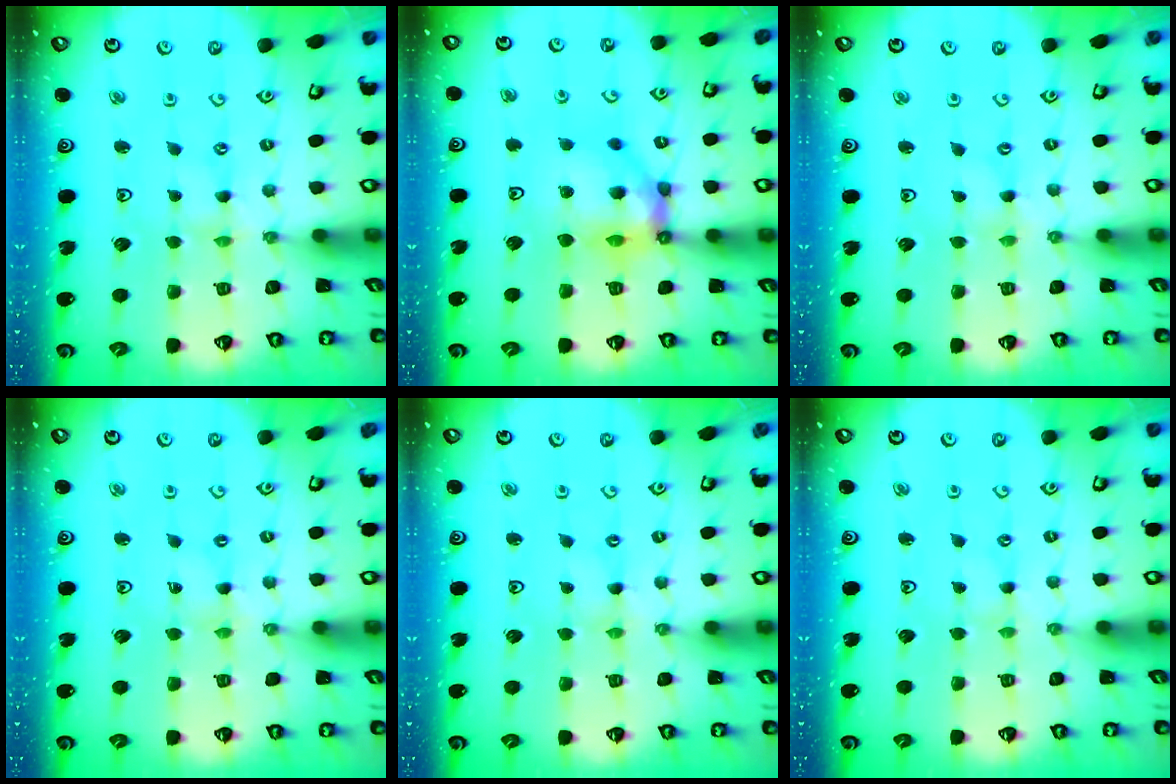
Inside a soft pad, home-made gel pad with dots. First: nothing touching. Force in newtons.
{"total": 12.3, "press": 12.3, "slide": 1.2}
{"total": 0.0}
{"total": 0.0}
{"total": 0.7, "press": 0.7, "slide": 0.1}
{"total": 0.0}